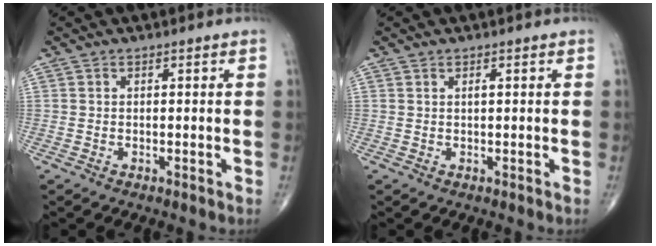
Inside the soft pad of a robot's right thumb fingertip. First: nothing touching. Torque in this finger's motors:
{"motor_torque": [-0.19, 0.55, 0.05, 0.02, -0.01]}